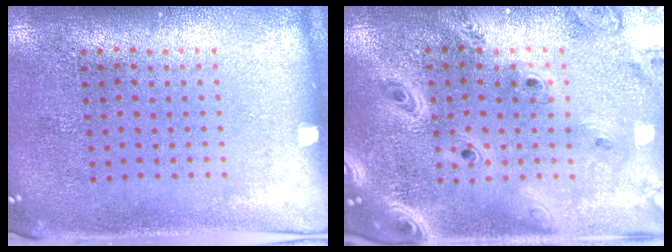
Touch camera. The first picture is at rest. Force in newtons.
{"total": 3.2, "press": 2.6, "slide": 1.8}